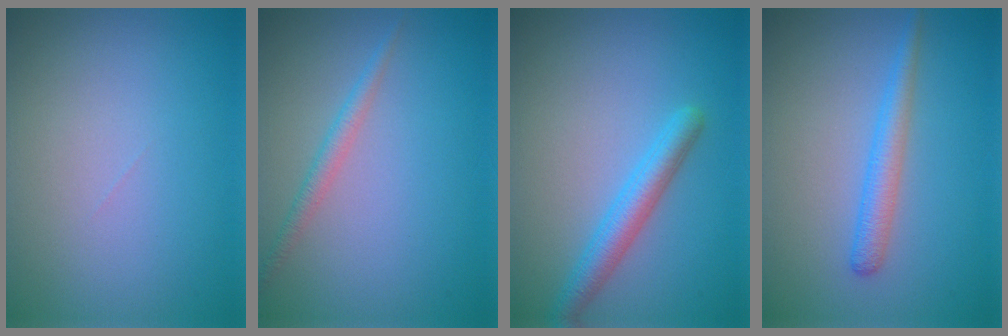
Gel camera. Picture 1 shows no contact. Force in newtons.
{"total": 1.5, "press": 1.5, "slide": 0.1}
{"total": 3.0, "press": 3.0, "slide": 0.1}
{"total": 2.4, "press": 2.4, "slide": 0.2}